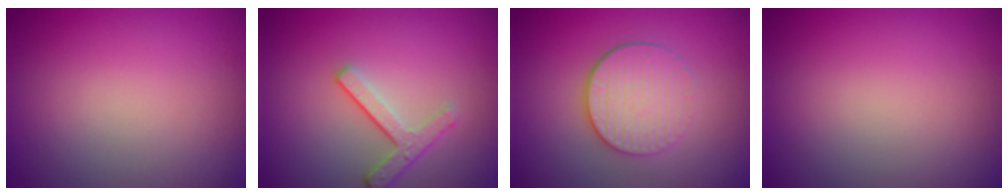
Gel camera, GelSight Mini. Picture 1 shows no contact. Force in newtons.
{"total": 2.9, "press": 2.4, "slide": 1.6}
{"total": 3.9, "press": 3.4, "slide": 1.9}
{"total": 0.0}